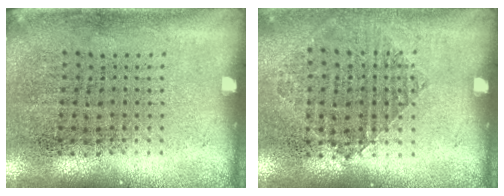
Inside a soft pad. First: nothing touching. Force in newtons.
{"total": 0.9, "press": 0.9, "slide": 0.4}